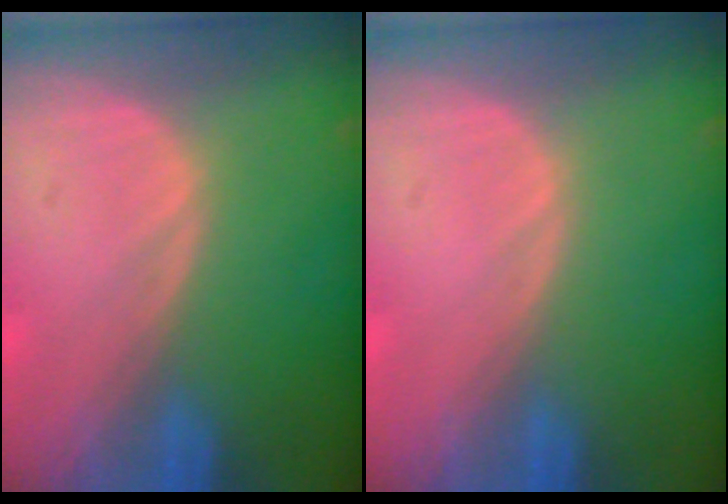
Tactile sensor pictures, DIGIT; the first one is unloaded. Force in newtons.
{"total": 0.0}